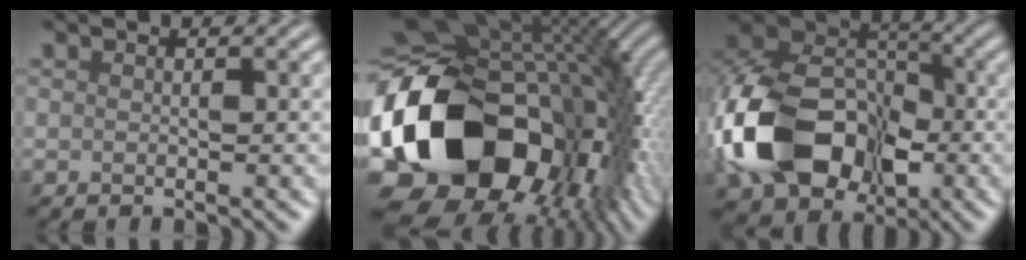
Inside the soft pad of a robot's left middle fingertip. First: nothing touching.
{"total": 18.0, "force": [-3.4, 12.7, 12.3], "torque": [-0.240, -0.019, -0.049]}
{"total": 14.4, "force": [-4.4, 10.2, 9.1], "torque": [-0.205, -0.011, -0.091]}